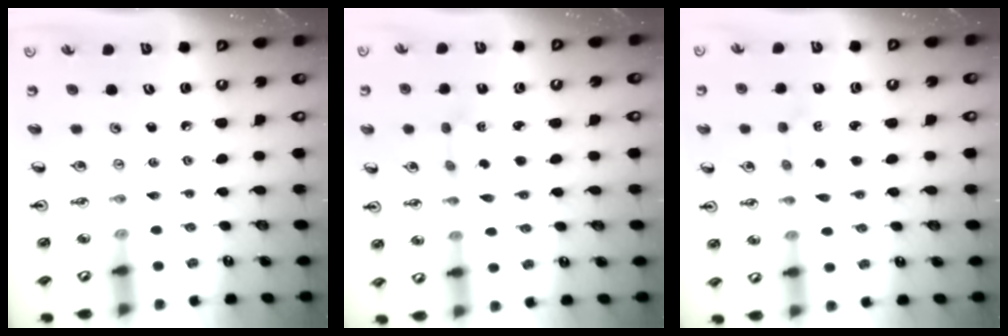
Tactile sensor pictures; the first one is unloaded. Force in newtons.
{"total": 2.1, "press": 2.0, "slide": 0.8}
{"total": 2.4, "press": 2.4, "slide": 0.3}